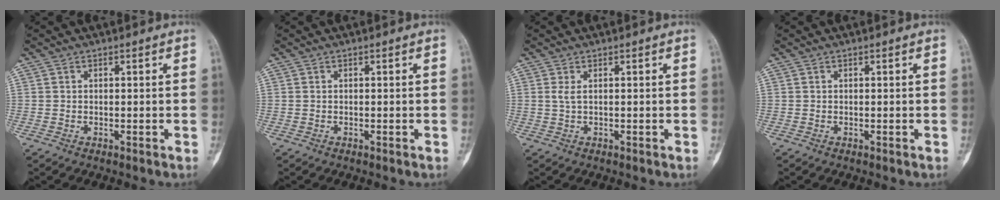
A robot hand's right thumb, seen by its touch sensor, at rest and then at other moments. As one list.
[{"total": 0.0}, {"total": 1.2, "force": [0.2, 0.3, 1.1], "torque": [-0.028, 0.004, 0.008]}, {"total": 0.0}]